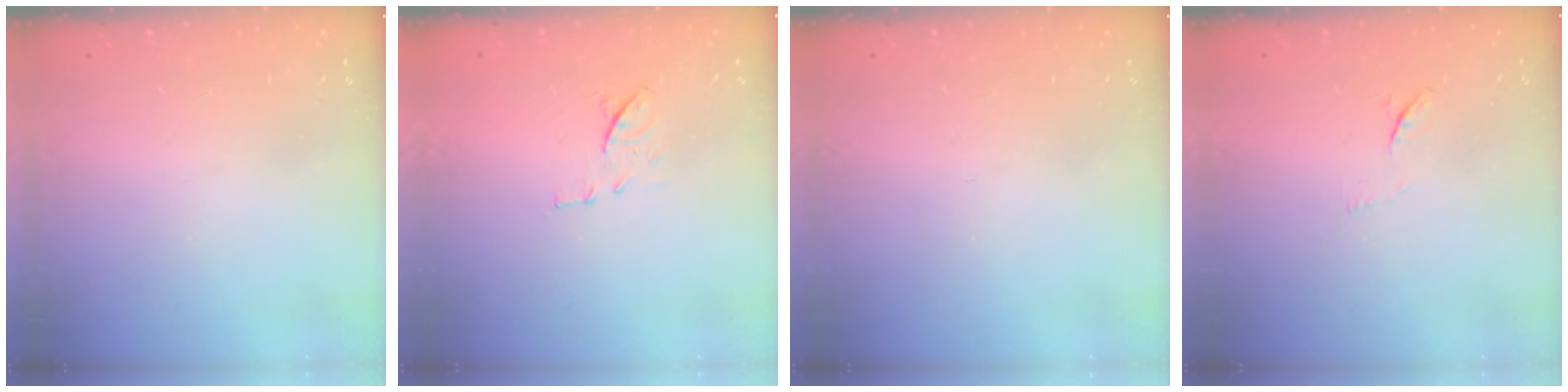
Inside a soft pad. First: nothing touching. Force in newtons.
{"total": 8.6, "press": 8.5, "slide": 1.1}
{"total": 0.0}
{"total": 4.2, "press": 4.0, "slide": 1.4}